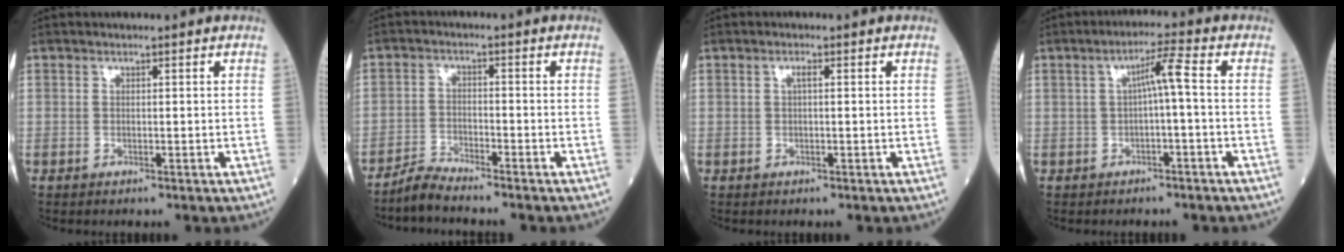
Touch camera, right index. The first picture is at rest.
{"total": 3.4, "force": [-3.3, -0.4, 0.3], "torque": [-0.009, -0.017, -0.067]}
{"total": 0.9, "force": [0.2, 0.2, 0.9], "torque": [-0.017, 0.003, 0.002]}
{"total": 3.9, "force": [-0.1, -0.1, 3.9], "torque": [-0.065, 0.014, -0.001]}